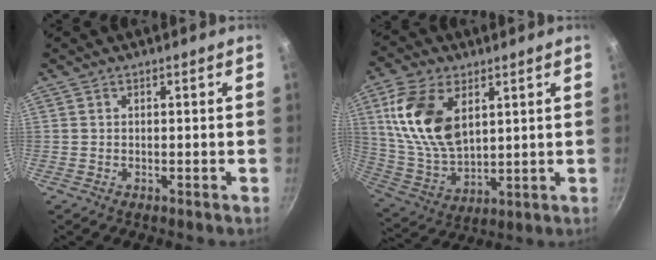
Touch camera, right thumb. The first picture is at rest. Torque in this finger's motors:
{"motor_torque": [-1.39, 2.13, 1.71, 0.44, 0.57]}